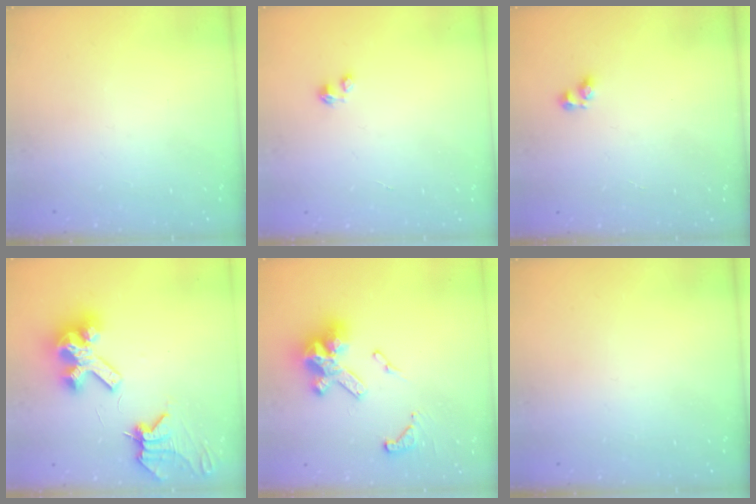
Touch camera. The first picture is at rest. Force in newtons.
{"total": 0.0}
{"total": 3.1, "press": 3.1, "slide": 0.5}
{"total": 11.5, "press": 11.4, "slide": 1.5}
{"total": 14.9, "press": 14.8, "slide": 1.8}
{"total": 0.0}